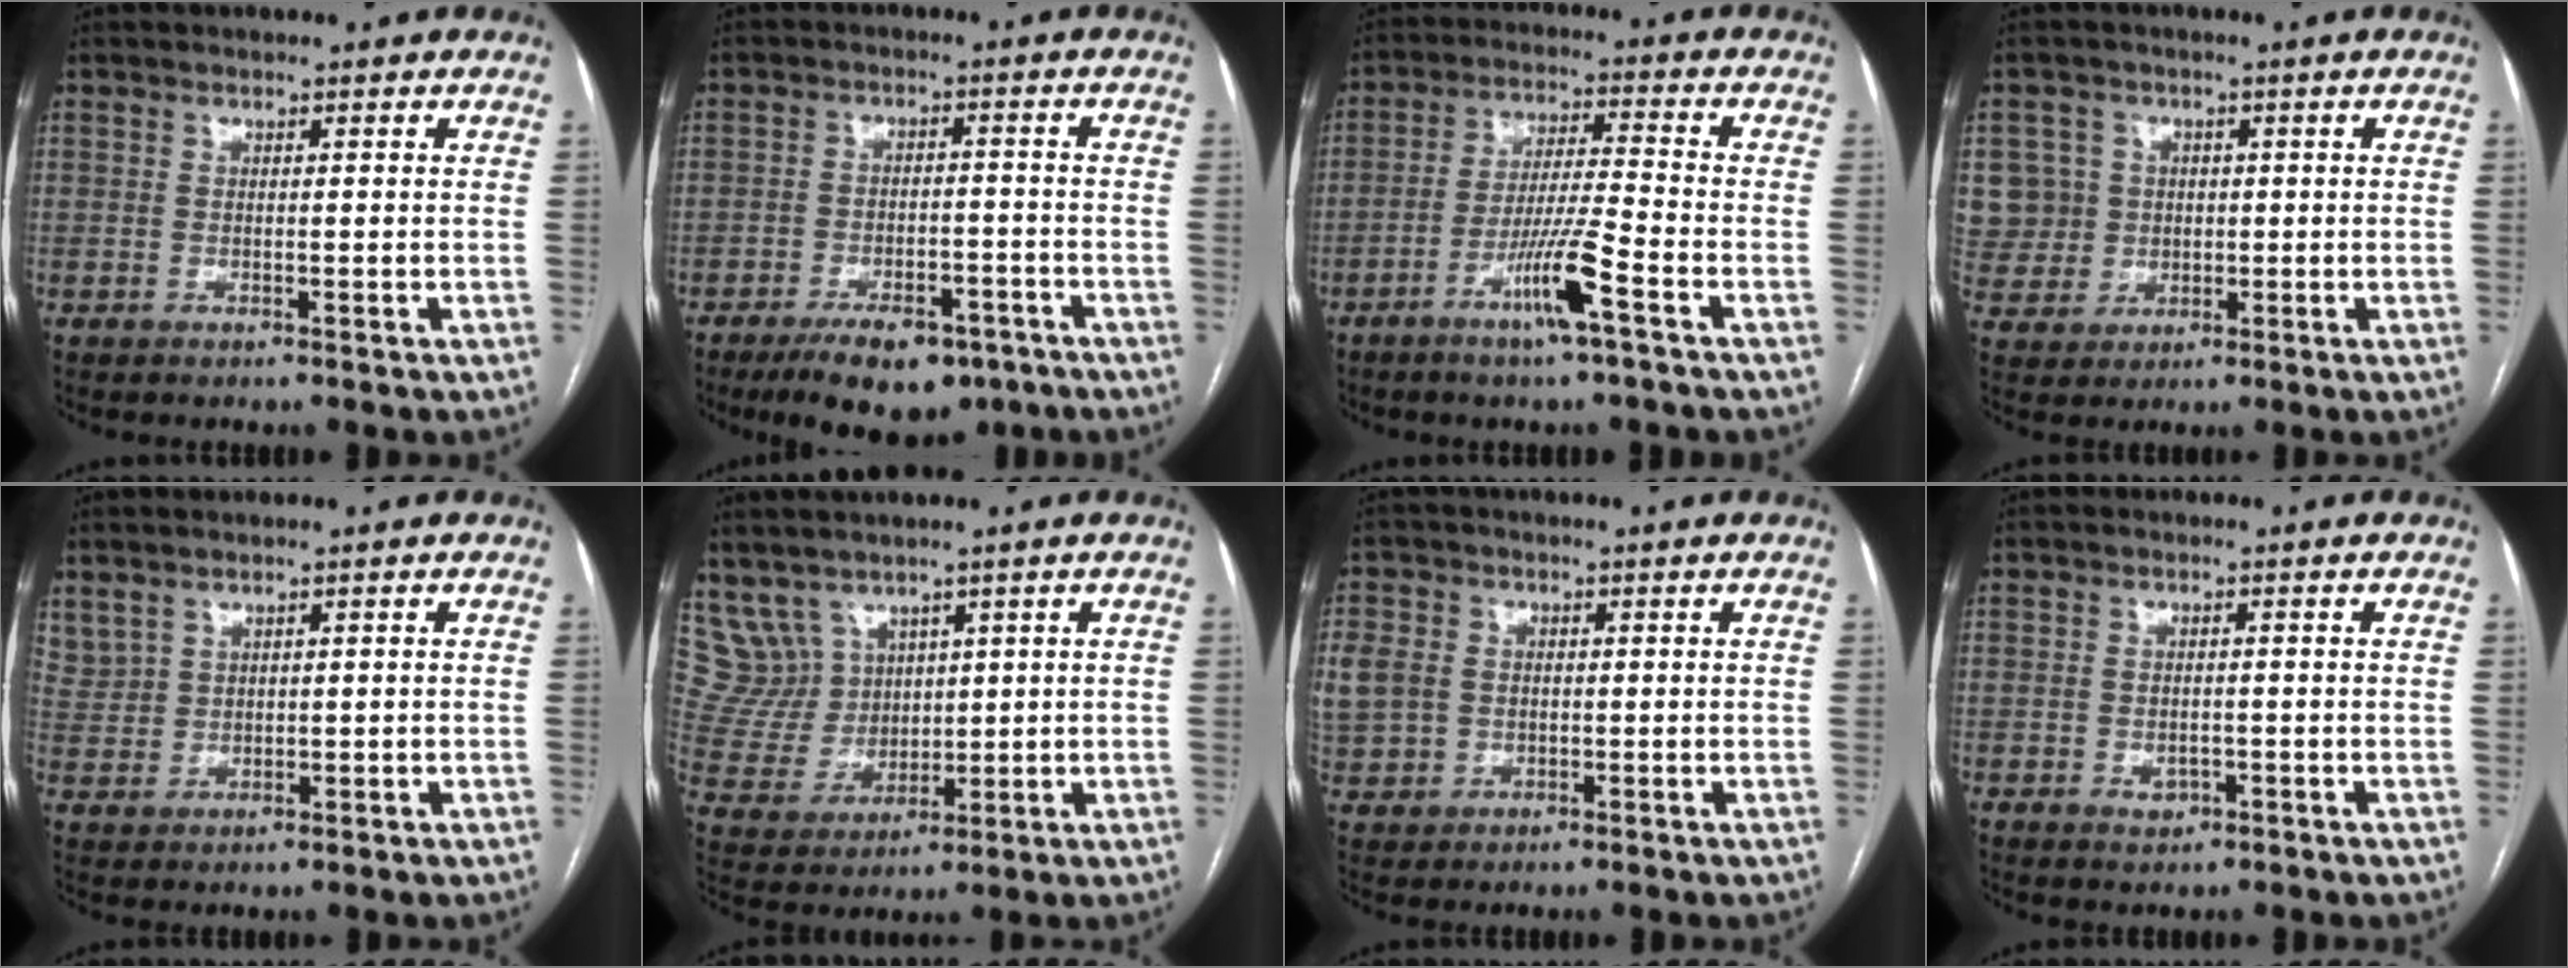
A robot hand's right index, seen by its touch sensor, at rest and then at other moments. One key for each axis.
{"total": 10.2, "fx": -7.3, "fy": 4.3, "fz": 5.7, "tx": -0.083, "ty": 0.000, "tz": -0.111}
{"total": 8.4, "fx": -4.5, "fy": -0.3, "fz": 7.1, "tx": -0.136, "ty": -0.004, "tz": -0.084}
{"total": 8.2, "fx": 1.6, "fy": 8.0, "fz": 0.4, "tx": -0.013, "ty": 0.032, "tz": 0.045}
{"total": 4.4, "fx": 3.1, "fy": 3.0, "fz": 1.1, "tx": -0.030, "ty": 0.012, "tz": 0.077}
{"total": 7.4, "fx": 5.0, "fy": 5.5, "fz": 0.4, "tx": -0.025, "ty": 0.033, "tz": 0.121}
{"total": 12.6, "fx": 0.7, "fy": 11.4, "fz": 5.4, "tx": -0.194, "ty": 0.025, "tz": 0.029}
{"total": 1.8, "fx": -0.8, "fy": 1.2, "fz": 1.0, "tx": -0.011, "ty": 0.003, "tz": -0.006}